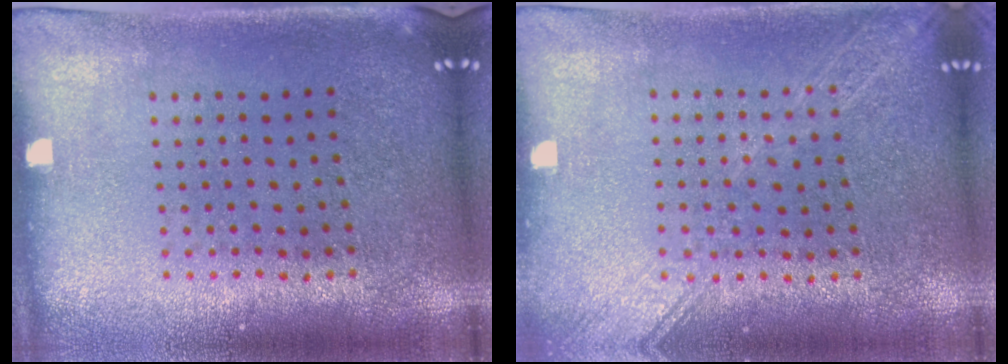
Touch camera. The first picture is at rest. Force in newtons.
{"total": 1.7, "press": 1.7, "slide": 0.2}